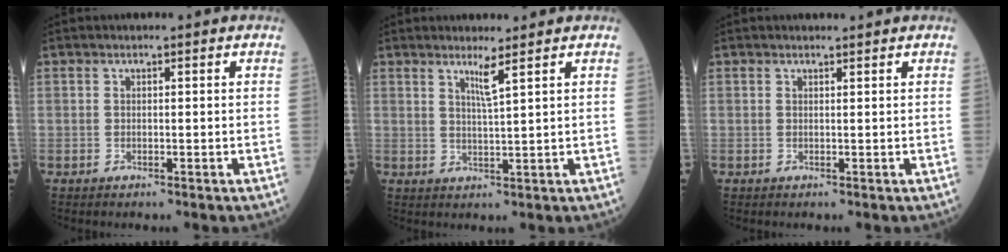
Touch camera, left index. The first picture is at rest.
{"total": 2.6, "force": [1.8, -0.8, 1.8], "torque": [-0.035, -0.012, 0.036]}
{"total": 1.1, "force": [1.0, -0.2, 0.1], "torque": [-0.008, -0.001, 0.016]}